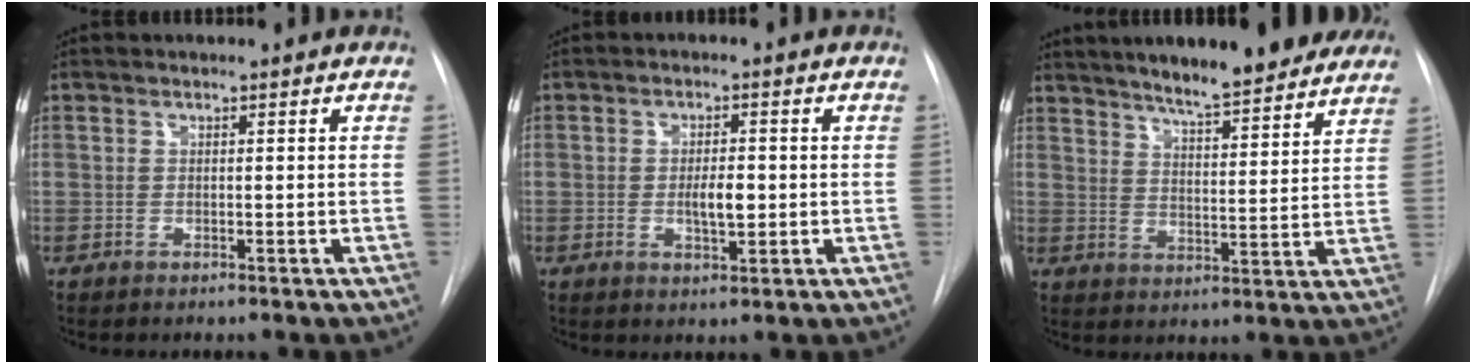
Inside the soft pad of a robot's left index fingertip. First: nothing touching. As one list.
[{"total": 4.0, "force": [-0.4, 1.4, 3.8], "torque": [-0.063, -0.001, -0.004]}, {"total": 17.0, "force": [14.2, 2.3, 9.0], "torque": [-0.130, 0.008, 0.193]}]